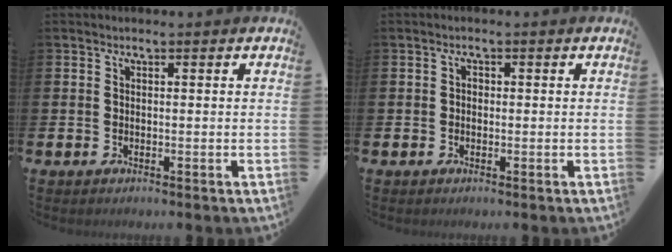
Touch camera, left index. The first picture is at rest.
{"total": 1.0, "force": [-0.2, 0.9, 0.5], "torque": [-0.005, 0.004, -0.006]}